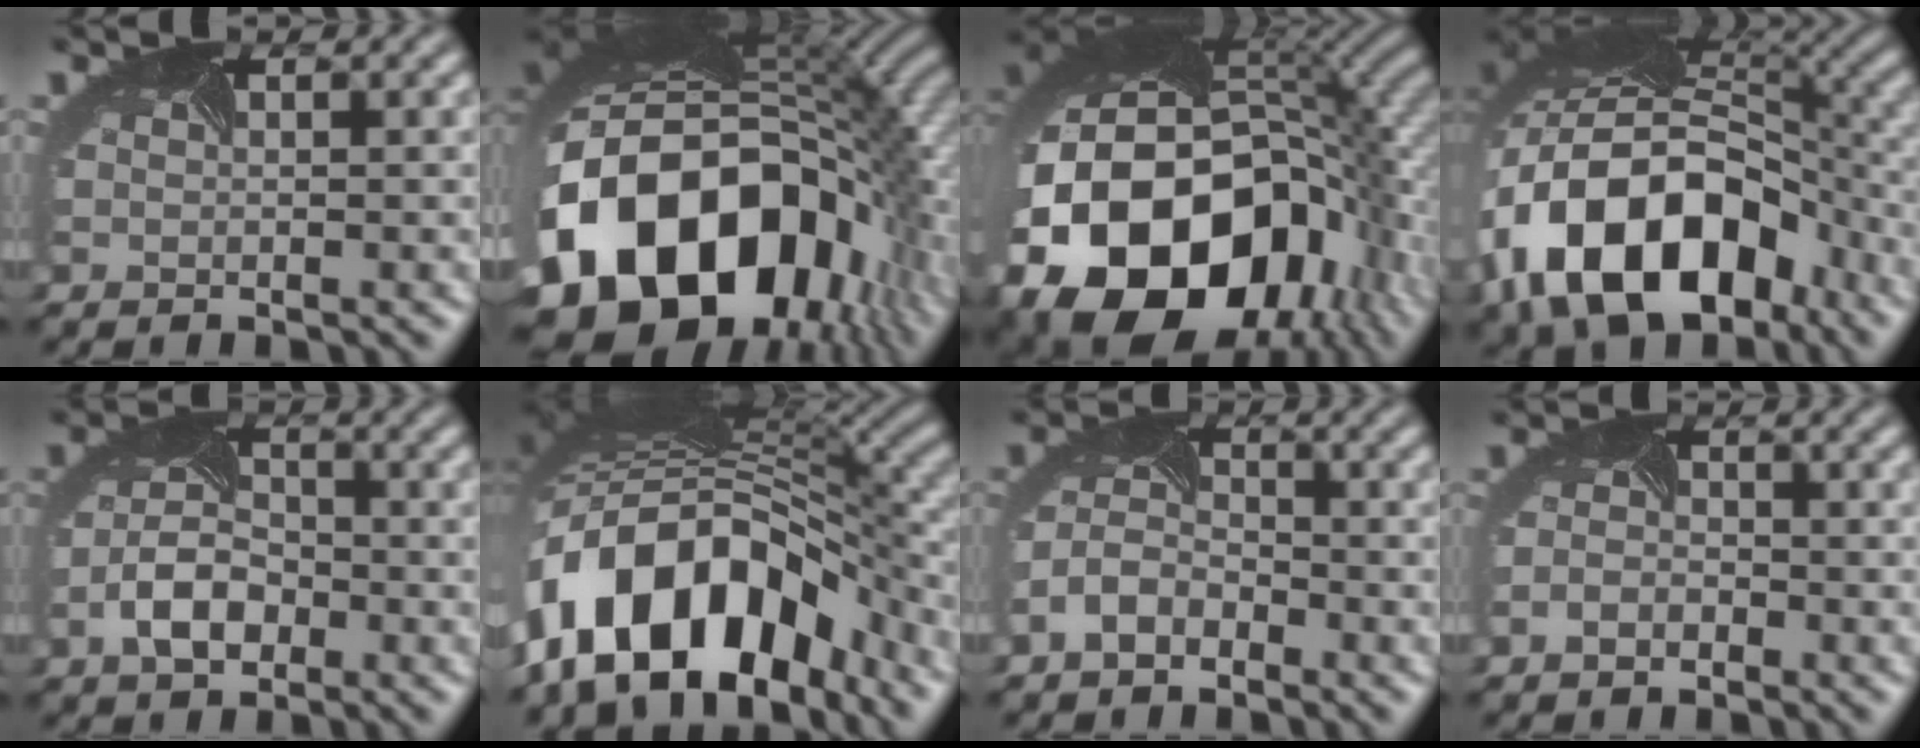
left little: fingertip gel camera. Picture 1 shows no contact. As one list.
[{"total": 19.0, "force": [-5.7, 12.6, 13.1], "torque": [-0.276, -0.042, -0.088]}, {"total": 20.9, "force": [-7.0, 14.0, 13.8], "torque": [-0.306, -0.060, -0.098]}, {"total": 15.4, "force": [-6.7, 9.8, 9.8], "torque": [-0.187, -0.007, -0.116]}, {"total": 4.1, "force": [-1.8, 2.4, 2.8], "torque": [-0.063, -0.005, -0.035]}, {"total": 14.5, "force": [-6.0, 8.6, 10.0], "torque": [-0.181, 0.005, -0.099]}, {"total": 3.3, "force": [-2.3, 1.8, 1.6], "torque": [-0.046, -0.001, -0.049]}, {"total": 1.6, "force": [-1.1, 0.8, 0.8], "torque": [-0.024, -0.005, -0.025]}]